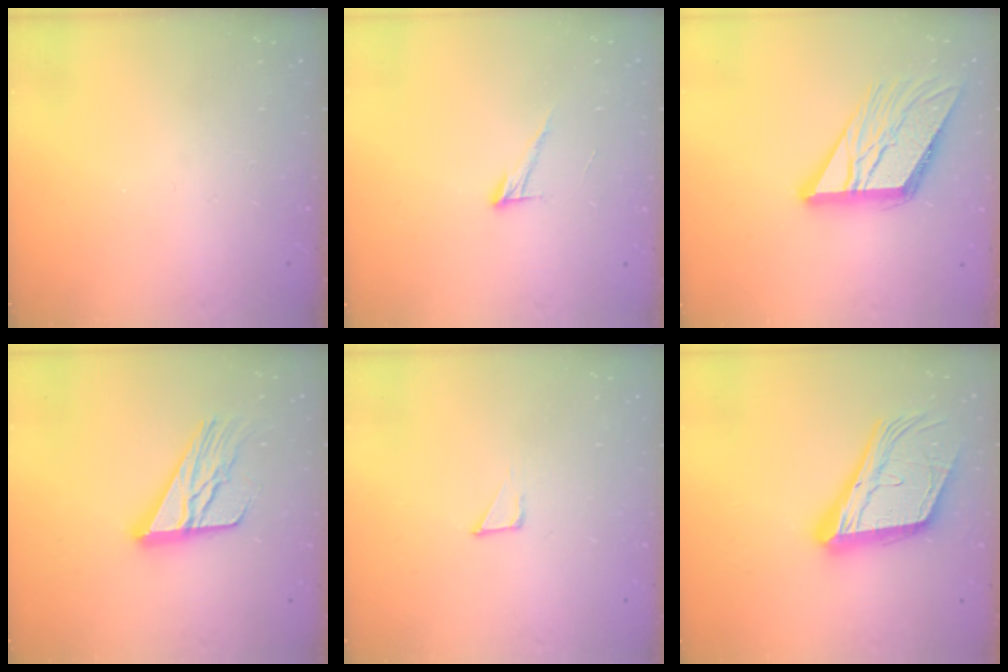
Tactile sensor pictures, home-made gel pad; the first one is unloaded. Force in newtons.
{"total": 7.1, "press": 7.0, "slide": 0.4}
{"total": 16.2, "press": 16.1, "slide": 1.8}
{"total": 16.5, "press": 16.5, "slide": 1.6}
{"total": 2.1, "press": 2.1, "slide": 0.1}
{"total": 23.2, "press": 22.8, "slide": 3.7}